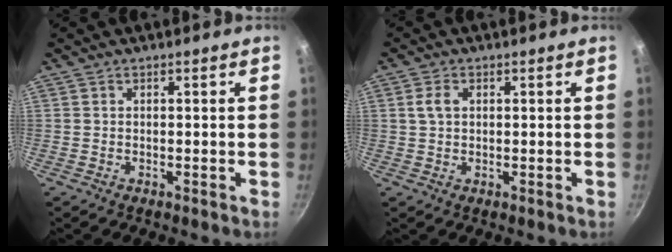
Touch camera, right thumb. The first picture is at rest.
{"total": 2.8, "force": [0.7, 1.9, 2.0], "torque": [-0.041, 0.006, 0.014]}